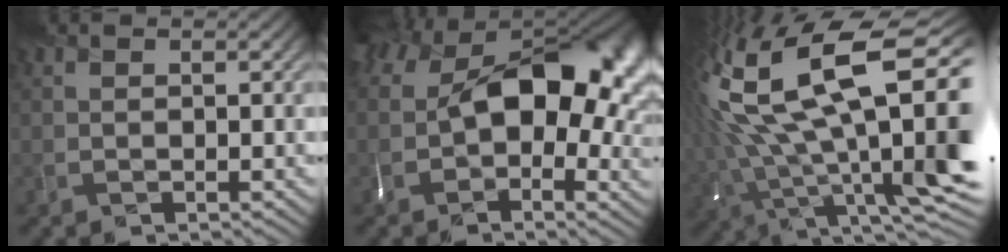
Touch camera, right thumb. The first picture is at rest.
{"total": 18.6, "force": [2.1, 12.3, 13.8], "torque": [-0.184, -0.015, 0.055]}
{"total": 21.3, "force": [2.7, 10.9, 18.1], "torque": [-0.360, -0.036, 0.066]}